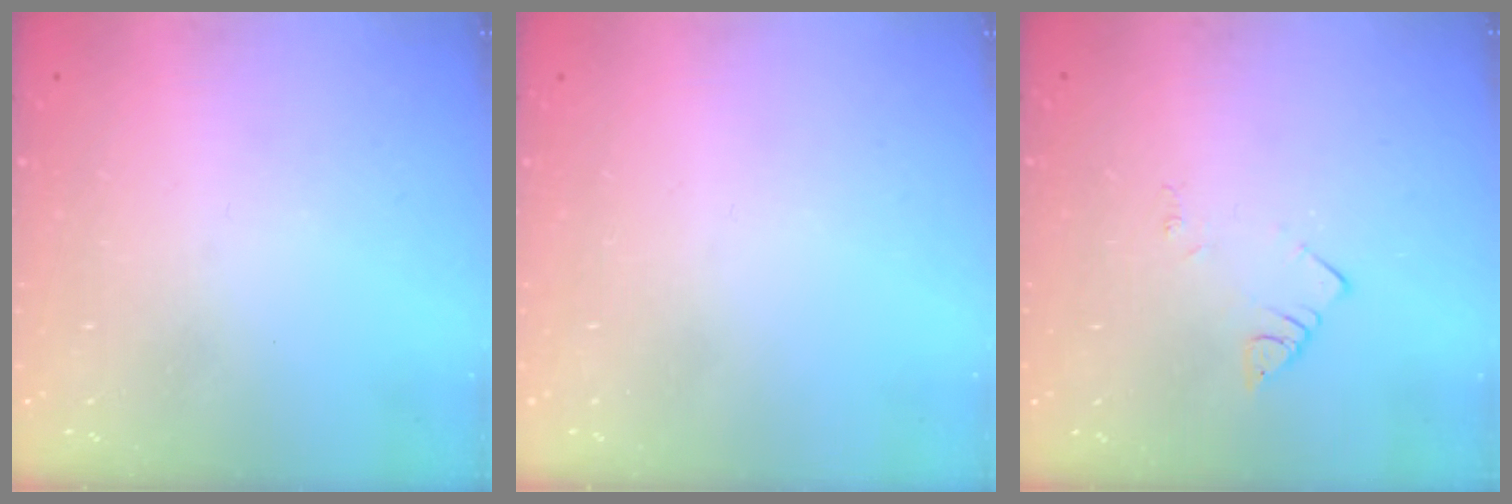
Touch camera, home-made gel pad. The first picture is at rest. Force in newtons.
{"total": 1.5, "press": 1.5, "slide": 0.1}
{"total": 2.2, "press": 2.2, "slide": 0.4}